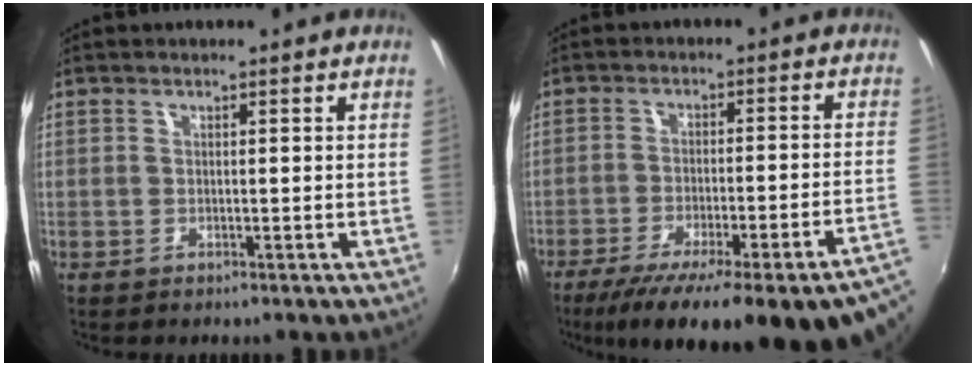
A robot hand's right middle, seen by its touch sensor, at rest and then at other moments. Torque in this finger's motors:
{"motor_torque": [1.59, -0.55, 0.52, 0.21]}